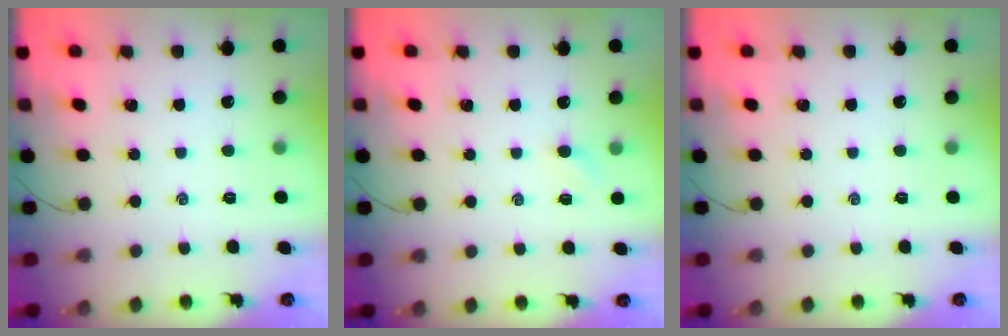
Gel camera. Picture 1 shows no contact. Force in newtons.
{"total": 2.6, "press": 2.5, "slide": 0.8}
{"total": 0.0}